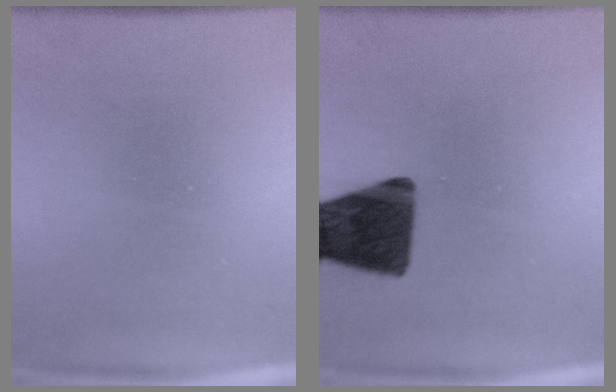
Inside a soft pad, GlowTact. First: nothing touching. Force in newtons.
{"total": 13.5}